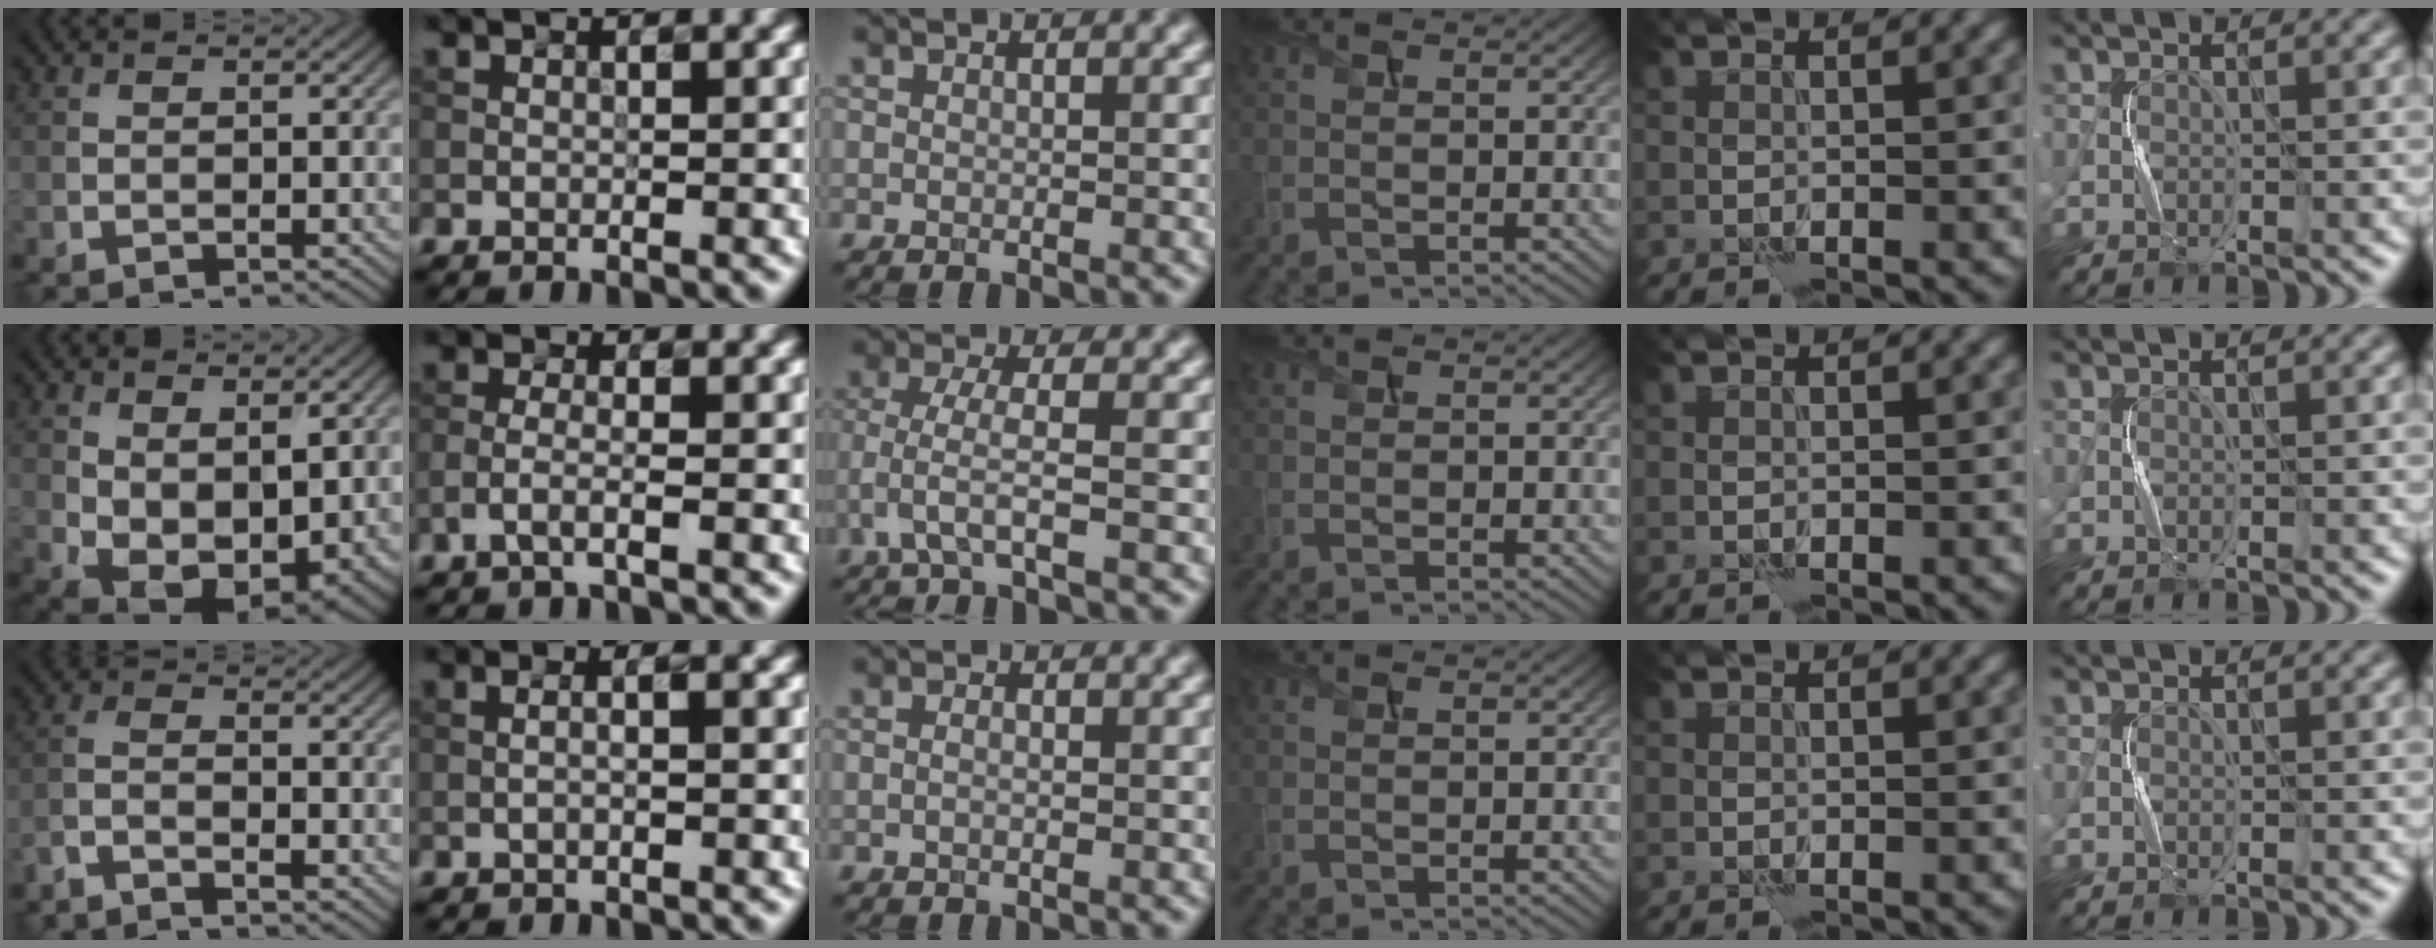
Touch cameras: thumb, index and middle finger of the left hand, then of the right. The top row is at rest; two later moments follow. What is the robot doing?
{"motion": "squeeze", "object": "sponge"}